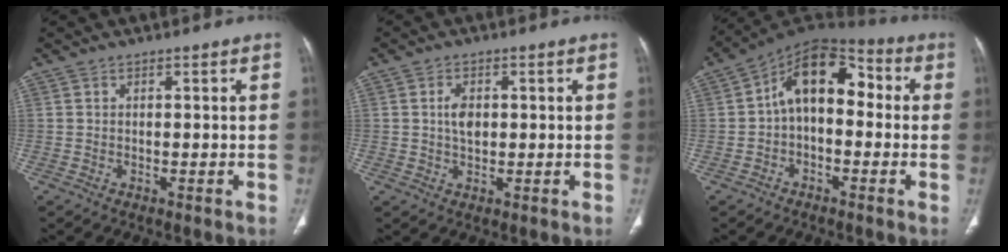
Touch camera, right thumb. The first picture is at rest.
{"total": 3.5, "force": [0.4, 2.3, 2.6], "torque": [-0.041, 0.001, 0.006]}
{"total": 12.5, "force": [0.3, 8.0, 9.6], "torque": [-0.112, 0.047, -0.012]}